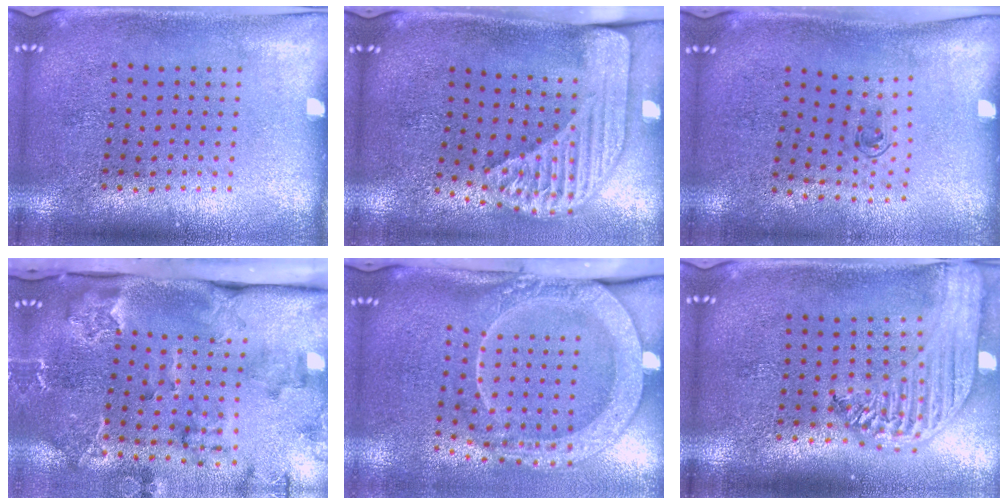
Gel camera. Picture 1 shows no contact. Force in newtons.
{"total": 2.4, "press": 1.7, "slide": 1.6}
{"total": 0.6, "press": 0.4, "slide": 0.5}
{"total": 2.8, "press": 2.4, "slide": 1.5}
{"total": 2.8, "press": 2.0, "slide": 1.9}
{"total": 2.7, "press": 2.2, "slide": 1.5}